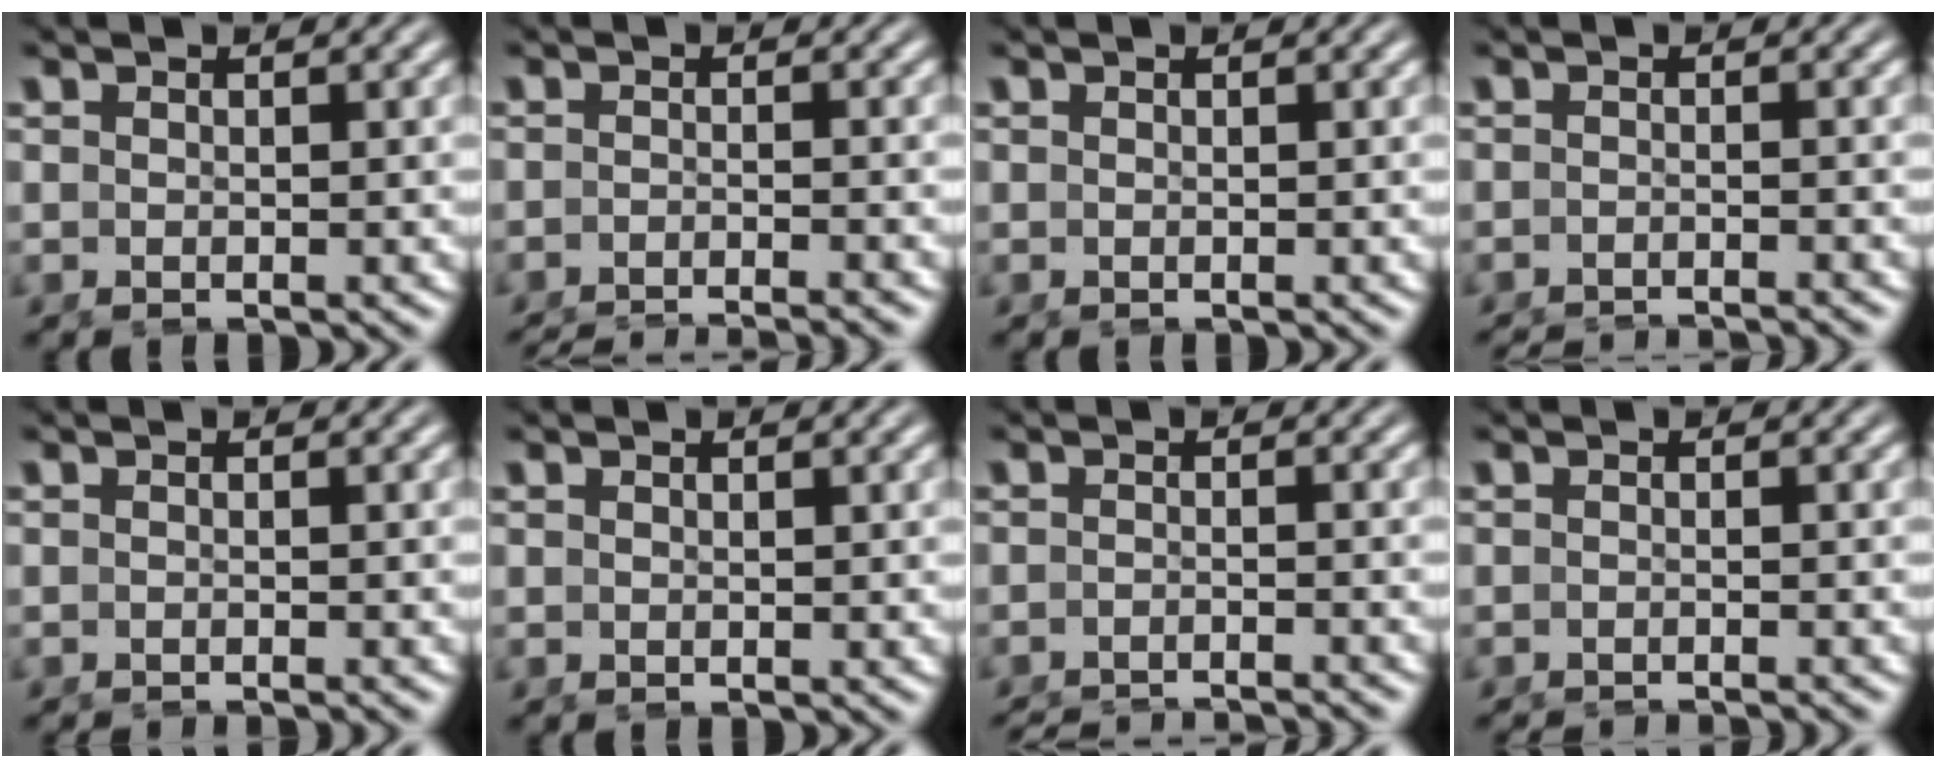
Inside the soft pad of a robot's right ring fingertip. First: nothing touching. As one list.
[{"total": 6.1, "force": [-6.0, 0.6, 1.0], "torque": [0.000, -0.014, -0.090]}, {"total": 0.0}, {"total": 3.8, "force": [-3.8, -0.1, 0.1], "torque": [0.002, -0.016, -0.056]}, {"total": 1.6, "force": [-1.5, -0.3, 0.2], "torque": [-0.002, -0.008, -0.019]}, {"total": 0.0}, {"total": 4.9, "force": [-4.9, 0.2, 0.3], "torque": [0.002, -0.018, -0.072]}, {"total": 2.5, "force": [-2.5, -0.3, 0.1], "torque": [-0.001, -0.013, -0.035]}]